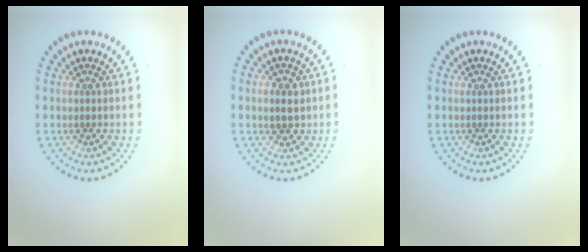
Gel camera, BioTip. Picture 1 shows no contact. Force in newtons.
{"total": 2.3, "press": 2.2, "slide": 0.5}
{"total": 0.0}